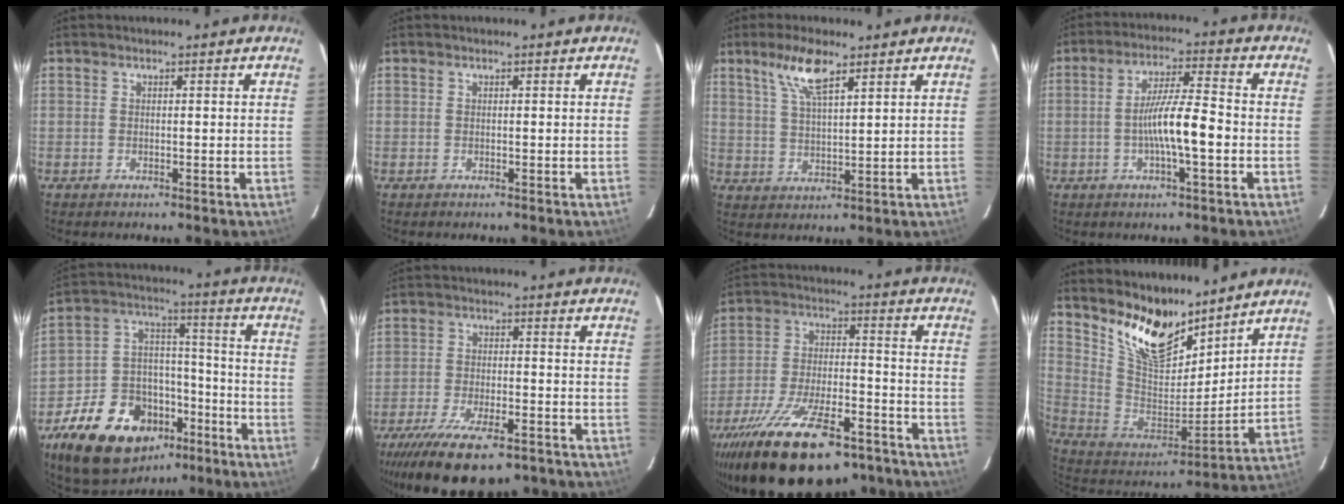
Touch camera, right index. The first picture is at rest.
{"total": 0.0}
{"total": 7.3, "force": [4.7, 1.9, 5.3], "torque": [-0.103, 0.007, 0.094]}
{"total": 8.7, "force": [-2.0, 0.8, 8.5], "torque": [-0.156, 0.002, -0.035]}
{"total": 21.5, "force": [-12.6, 13.6, 10.9], "torque": [-0.236, 0.041, -0.189]}
{"total": 18.7, "force": [-13.6, 6.6, 11.1], "torque": [-0.225, -0.045, -0.210]}
{"total": 26.8, "force": [-19.5, 10.1, 15.5], "torque": [-0.287, -0.033, -0.288]}
{"total": 15.7, "force": [12.4, 6.0, 7.7], "torque": [-0.156, -0.007, 0.238]}